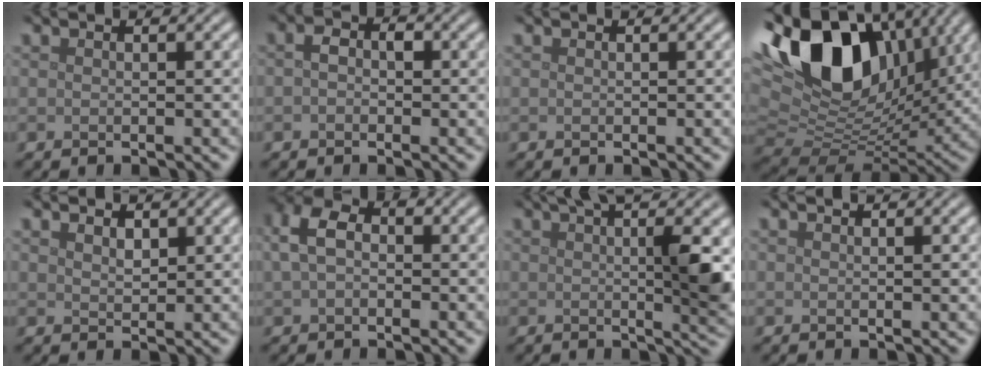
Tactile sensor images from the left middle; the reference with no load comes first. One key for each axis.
{"total": 1.7, "fx": -0.1, "fy": 1.3, "fz": 1.1, "tx": -0.023, "ty": 0.001, "tz": -0.007}
{"total": 0.0}
{"total": 14.9, "fx": 6.1, "fy": 9.0, "fz": 10.2, "tx": -0.197, "ty": 0.019, "tz": 0.104}
{"total": 1.3, "fx": 1.0, "fy": 0.6, "fz": 0.5, "tx": -0.014, "ty": -0.003, "tz": 0.022}
{"total": 3.8, "fx": 0.7, "fy": 2.7, "fz": 2.6, "tx": -0.060, "ty": 0.009, "tz": 0.004}
{"total": 7.1, "fx": 2.0, "fy": 1.4, "fz": 6.6, "tx": -0.083, "ty": 0.000, "tz": 0.033}
{"total": 0.8, "fx": 0.5, "fy": 0.2, "fz": 0.6, "tx": -0.004, "ty": 0.003, "tz": 0.005}